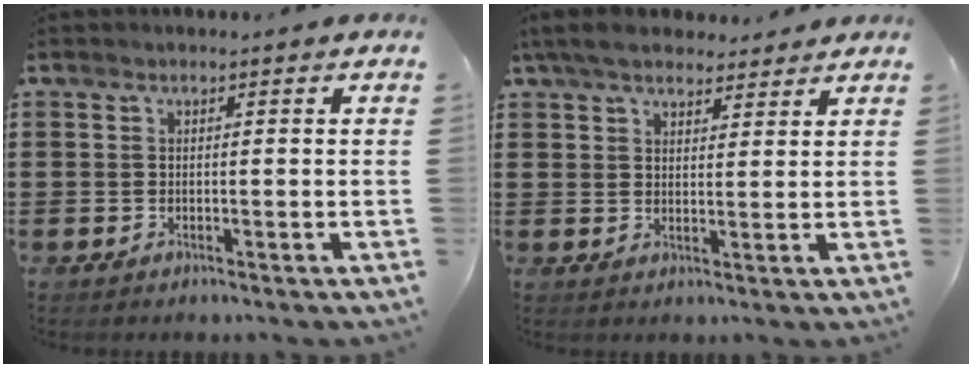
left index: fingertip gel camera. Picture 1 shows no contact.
{"total": 5.5, "force": [4.7, 1.8, 2.2], "torque": [-0.058, -0.004, 0.089]}